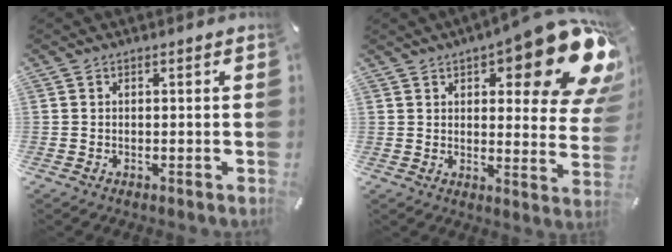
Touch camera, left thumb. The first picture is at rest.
{"total": 20.1, "force": [11.1, 6.6, 15.4], "torque": [-0.191, -0.083, 0.176]}